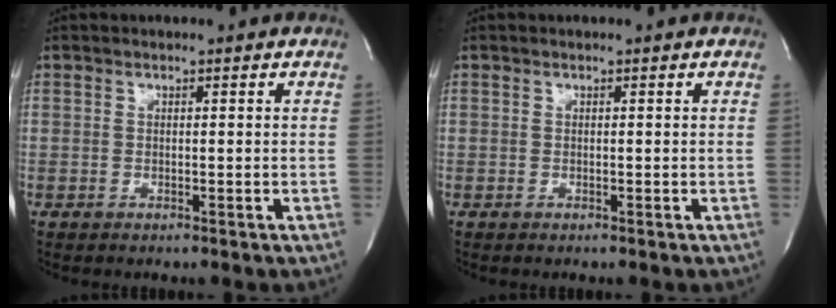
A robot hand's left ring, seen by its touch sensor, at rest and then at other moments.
{"total": 0.0}